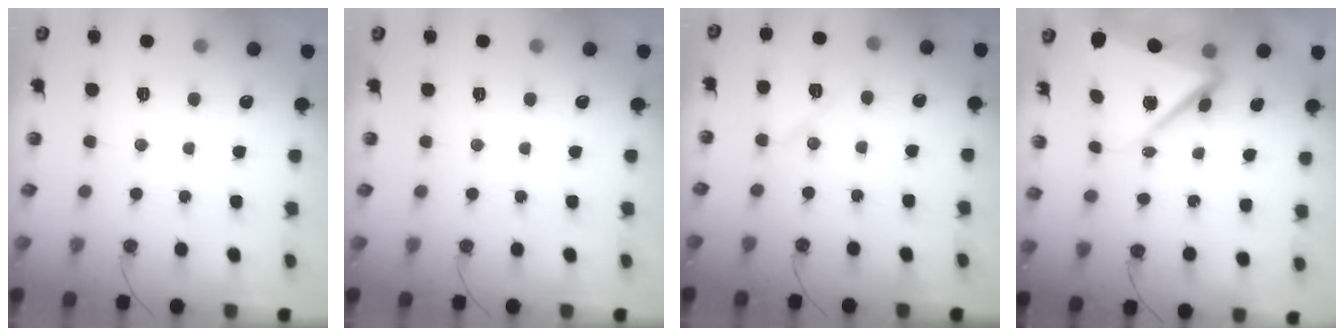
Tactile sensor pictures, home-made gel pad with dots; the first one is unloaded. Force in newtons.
{"total": 0.0}
{"total": 8.6, "press": 8.0, "slide": 3.2}
{"total": 10.0, "press": 9.9, "slide": 1.7}